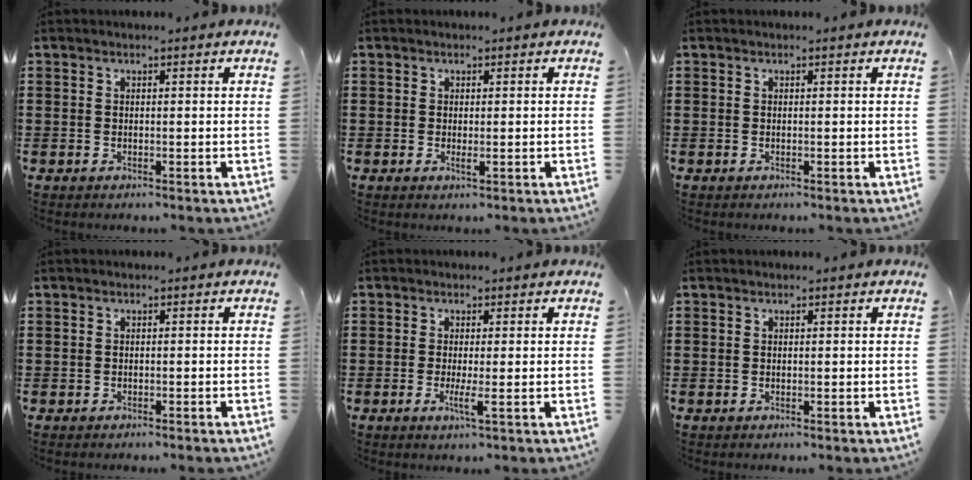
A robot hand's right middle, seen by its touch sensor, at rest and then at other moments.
{"total": 0.8, "force": [0.0, 0.3, 0.8], "torque": [-0.014, 0.001, 0.001]}
{"total": 0.0}
{"total": 0.6, "force": [-0.6, 0.0, 0.0], "torque": [0.000, 0.001, -0.012]}
{"total": 2.1, "force": [-0.5, 0.1, 2.0], "torque": [-0.038, -0.006, -0.009]}
{"total": 0.0}